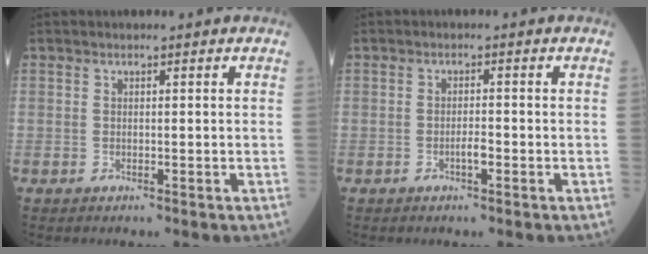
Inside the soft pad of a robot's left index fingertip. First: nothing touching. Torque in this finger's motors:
{"motor_torque": [0.27, 0.15, 0.02, 0.01]}